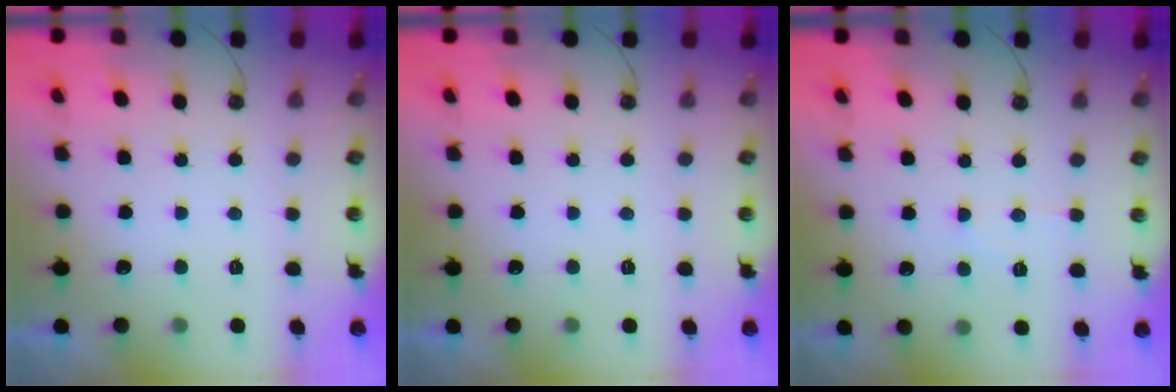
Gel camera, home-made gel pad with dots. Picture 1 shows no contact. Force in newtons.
{"total": 0.0}
{"total": 6.2, "press": 6.1, "slide": 1.0}